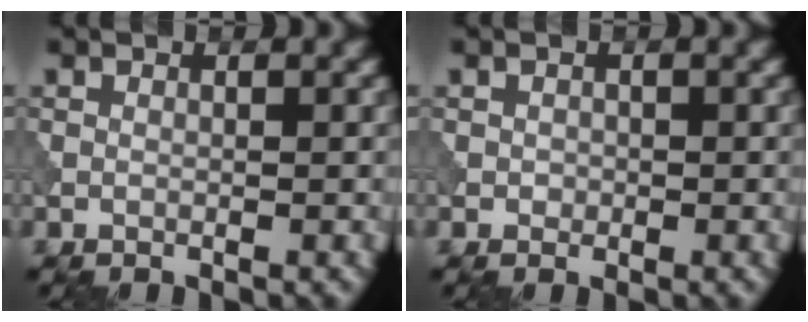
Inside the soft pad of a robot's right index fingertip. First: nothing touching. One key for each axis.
{"total": 0.6, "fx": 0.0, "fy": 0.6, "fz": 0.2, "tx": 0.000, "ty": -0.003, "tz": -0.003}